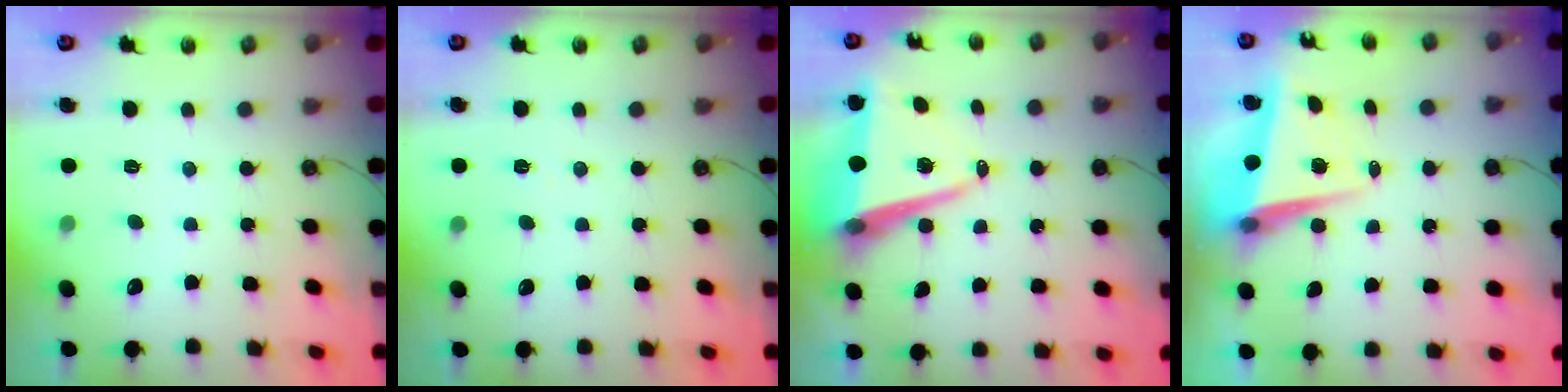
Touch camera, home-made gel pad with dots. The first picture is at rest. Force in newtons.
{"total": 5.0, "press": 2.6, "slide": 4.3}
{"total": 10.7, "press": 9.9, "slide": 4.0}
{"total": 6.8, "press": 6.8, "slide": 1.1}